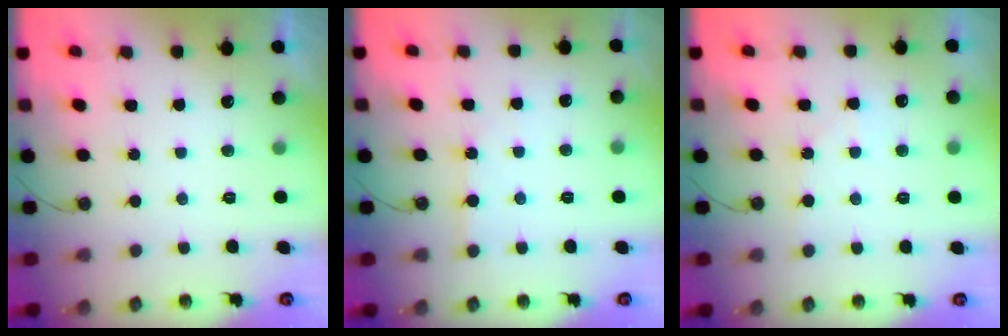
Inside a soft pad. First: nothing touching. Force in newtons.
{"total": 5.5, "press": 5.5, "slide": 0.6}
{"total": 4.7, "press": 4.6, "slide": 0.7}